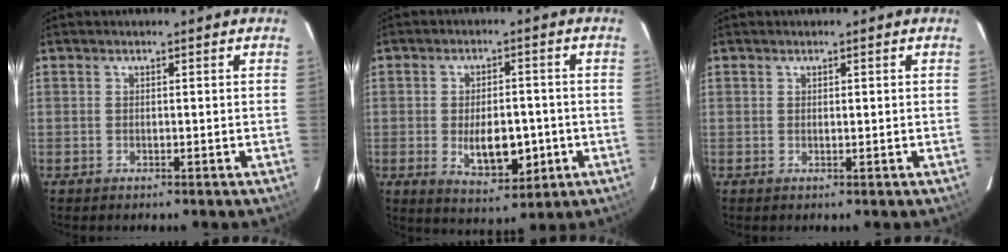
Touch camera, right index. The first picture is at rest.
{"total": 8.5, "force": [-1.8, 4.1, 7.2], "torque": [-0.120, -0.006, -0.017]}
{"total": 0.0}